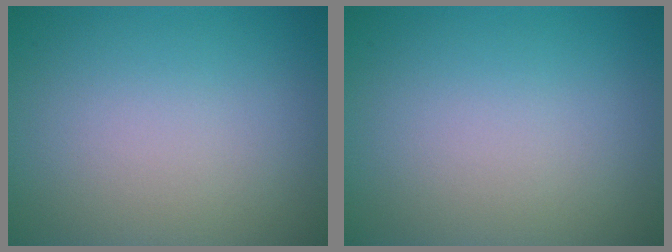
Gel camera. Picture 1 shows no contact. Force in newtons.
{"total": 0.0}